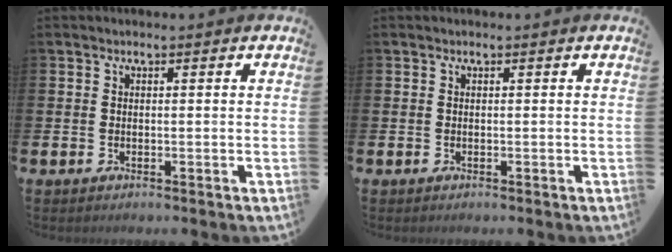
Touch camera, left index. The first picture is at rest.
{"total": 0.0}